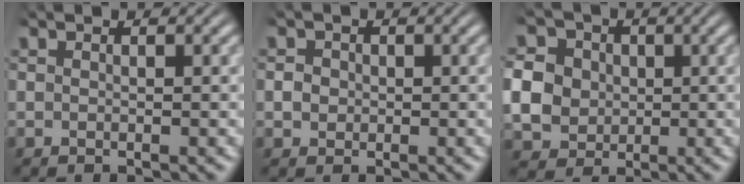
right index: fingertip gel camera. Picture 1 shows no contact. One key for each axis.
{"total": 0.9, "fx": -0.2, "fy": 0.9, "fz": 0.3, "tx": -0.010, "ty": -0.006, "tz": 0.001}
{"total": 10.0, "fx": 0.2, "fy": 9.1, "fz": 4.1, "tx": -0.103, "ty": -0.029, "tz": 0.003}